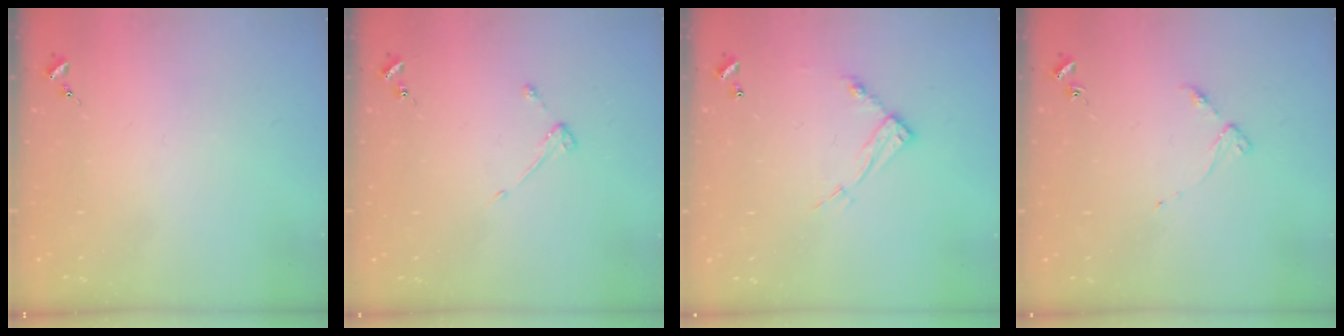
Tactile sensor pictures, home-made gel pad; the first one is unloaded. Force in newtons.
{"total": 3.0, "press": 3.0, "slide": 0.4}
{"total": 10.4, "press": 10.3, "slide": 0.7}
{"total": 3.3, "press": 3.3, "slide": 0.4}